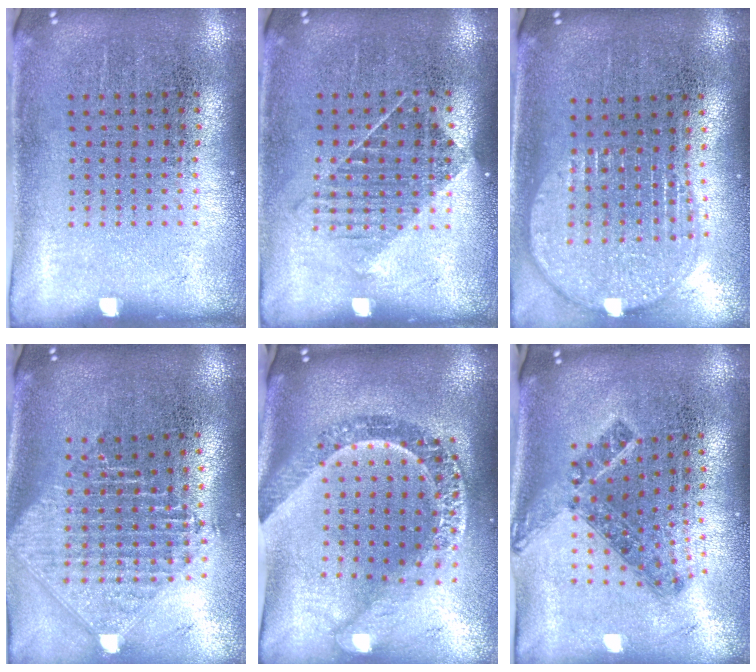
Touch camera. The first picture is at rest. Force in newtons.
{"total": 1.1, "press": 0.9, "slide": 0.6}
{"total": 1.9, "press": 1.6, "slide": 1.0}
{"total": 2.4, "press": 1.9, "slide": 1.5}
{"total": 3.0, "press": 2.4, "slide": 1.9}
{"total": 1.2, "press": 1.0, "slide": 0.8}